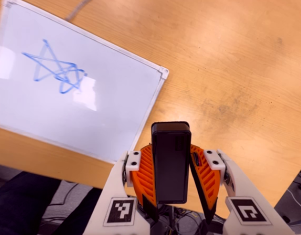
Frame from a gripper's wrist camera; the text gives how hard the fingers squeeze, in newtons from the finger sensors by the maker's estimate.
{"total": 5.7, "left": 5.1, "right": 6.3}